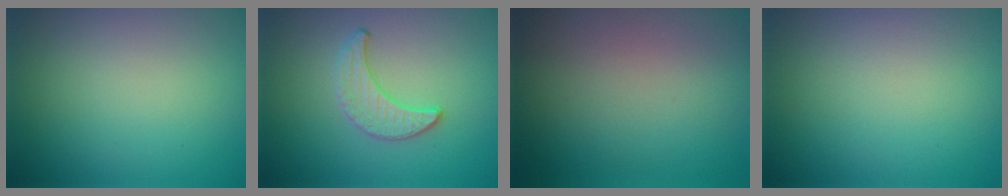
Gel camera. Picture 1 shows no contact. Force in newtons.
{"total": 1.5, "press": 1.5, "slide": 0.1}
{"total": 0.0}
{"total": 0.0}